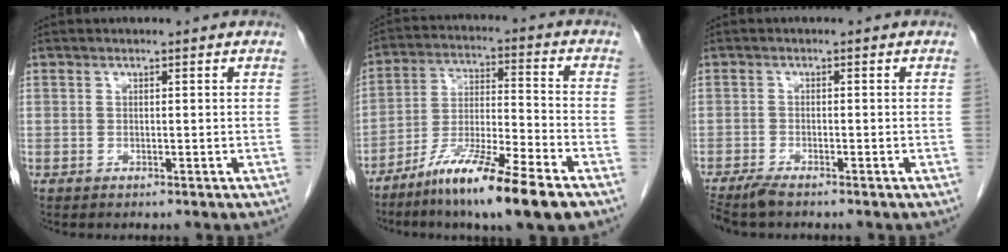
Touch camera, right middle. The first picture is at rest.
{"total": 14.2, "force": [-9.3, 0.4, 10.7], "torque": [-0.202, -0.030, -0.165]}
{"total": 3.6, "force": [-3.1, 0.4, 1.9], "torque": [-0.036, -0.010, -0.054]}